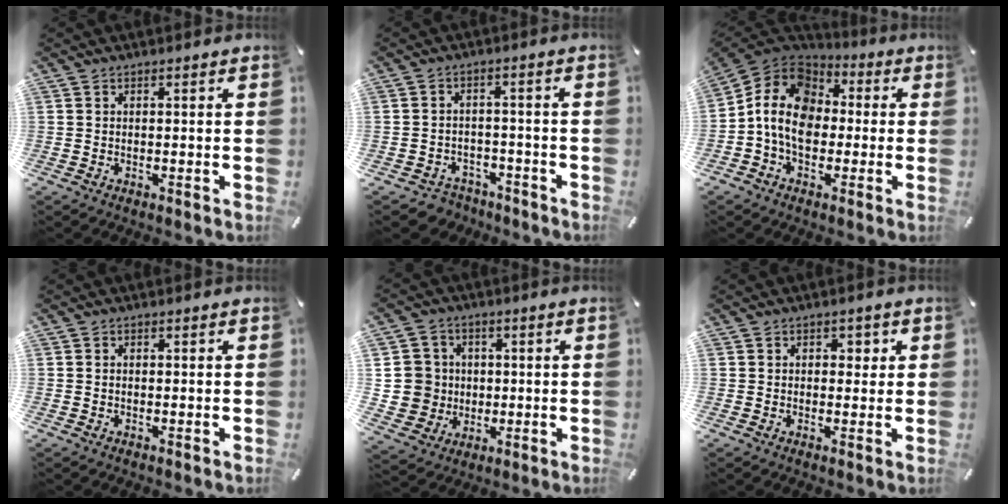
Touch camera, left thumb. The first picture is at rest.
{"total": 3.8, "force": [-2.4, 2.9, 0.6], "torque": [-0.018, 0.007, -0.047]}
{"total": 11.9, "force": [-2.0, 9.8, 6.5], "torque": [-0.142, 0.021, -0.038]}
{"total": 0.6, "force": [-0.1, 0.5, 0.4], "torque": [-0.009, 0.002, -0.004]}
{"total": 9.4, "force": [0.7, 9.3, 1.5], "torque": [-0.037, 0.002, 0.020]}
{"total": 2.2, "force": [0.1, 1.9, 1.1], "torque": [0.000, -0.003, -0.009]}